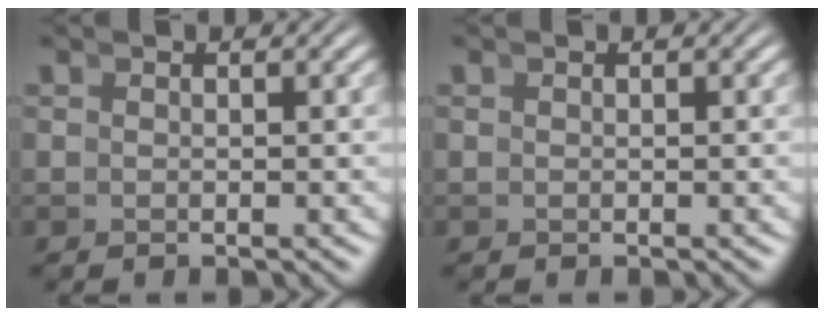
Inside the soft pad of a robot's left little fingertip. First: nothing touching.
{"total": 0.0}